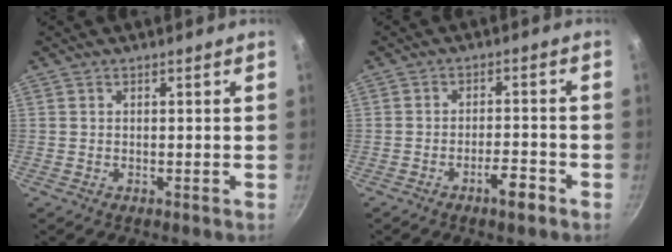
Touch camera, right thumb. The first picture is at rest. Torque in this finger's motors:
{"motor_torque": [2.63, 2.38, 0.45, -0.38, 0.01]}